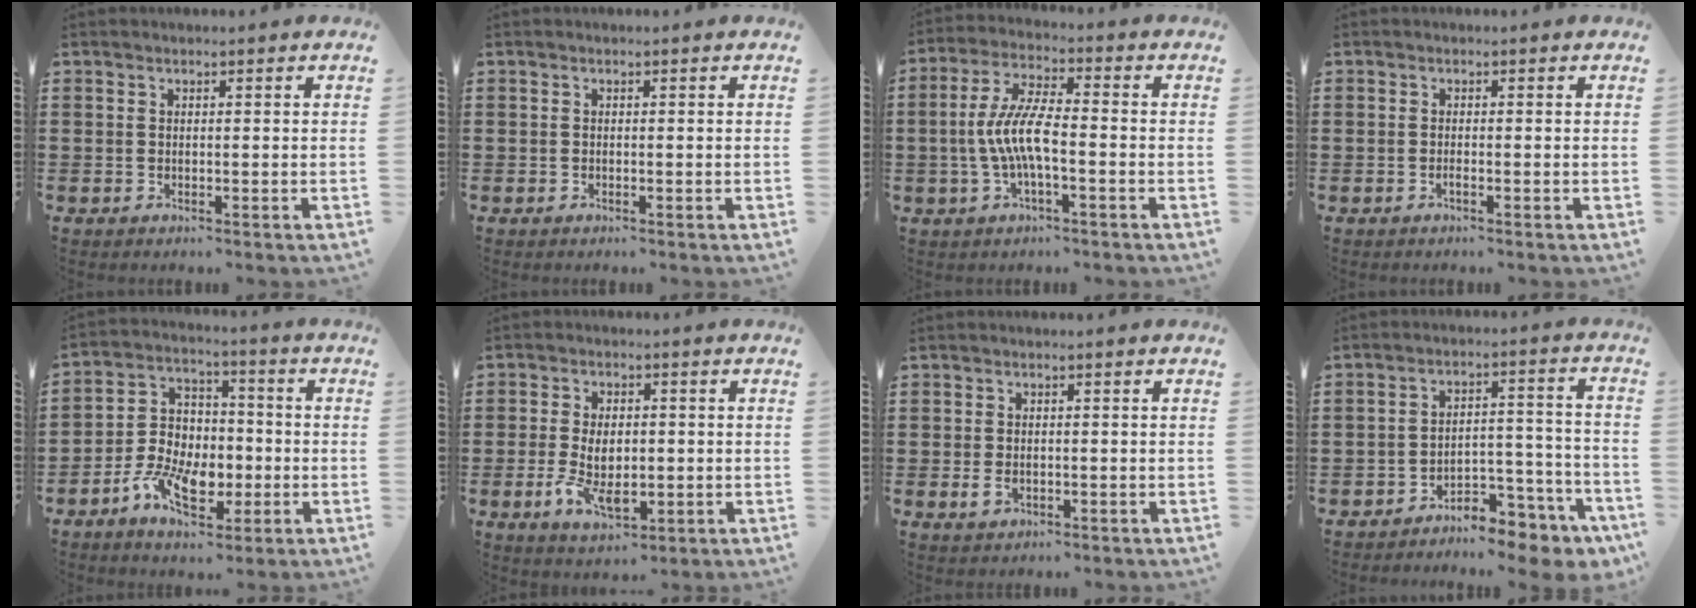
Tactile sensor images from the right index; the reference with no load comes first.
{"total": 0.0}
{"total": 7.7, "force": [-1.7, 1.9, 7.3], "torque": [-0.167, -0.013, -0.039]}
{"total": 0.6, "force": [-0.5, 0.0, 0.5], "torque": [-0.009, -0.003, -0.008]}
{"total": 8.8, "force": [-3.1, 6.1, 5.6], "torque": [-0.132, 0.013, -0.057]}
{"total": 6.6, "force": [-1.2, 3.7, 5.3], "torque": [-0.116, 0.000, -0.023]}
{"total": 1.5, "force": [-0.4, 0.8, 1.2], "torque": [-0.025, -0.002, -0.007]}
{"total": 6.3, "force": [-5.9, 1.6, 1.5], "torque": [-0.020, 0.018, -0.114]}